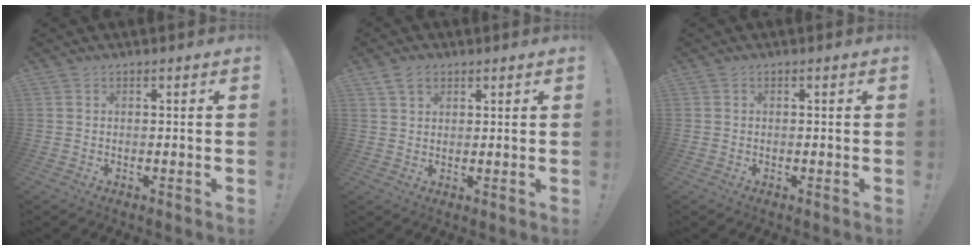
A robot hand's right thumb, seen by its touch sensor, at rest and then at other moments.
{"total": 4.5, "force": [2.6, 2.9, 2.1], "torque": [-0.042, -0.003, 0.049]}
{"total": 0.0}